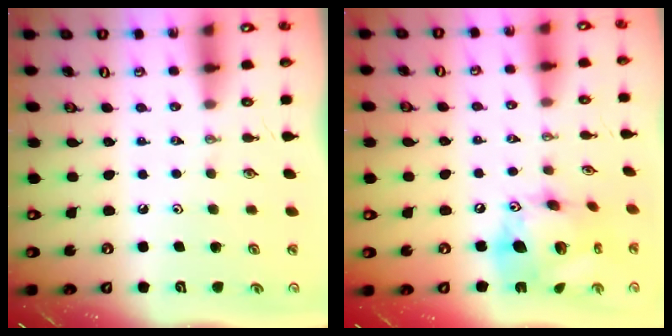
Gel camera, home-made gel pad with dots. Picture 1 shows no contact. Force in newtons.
{"total": 18.8, "press": 18.7, "slide": 2.2}